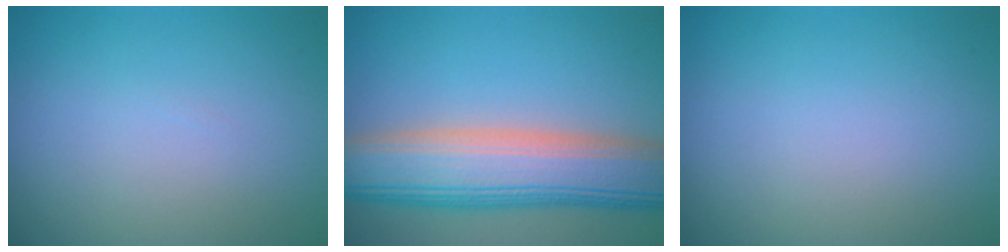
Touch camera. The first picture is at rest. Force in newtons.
{"total": 9.7, "press": 9.7, "slide": 0.6}
{"total": 0.0}